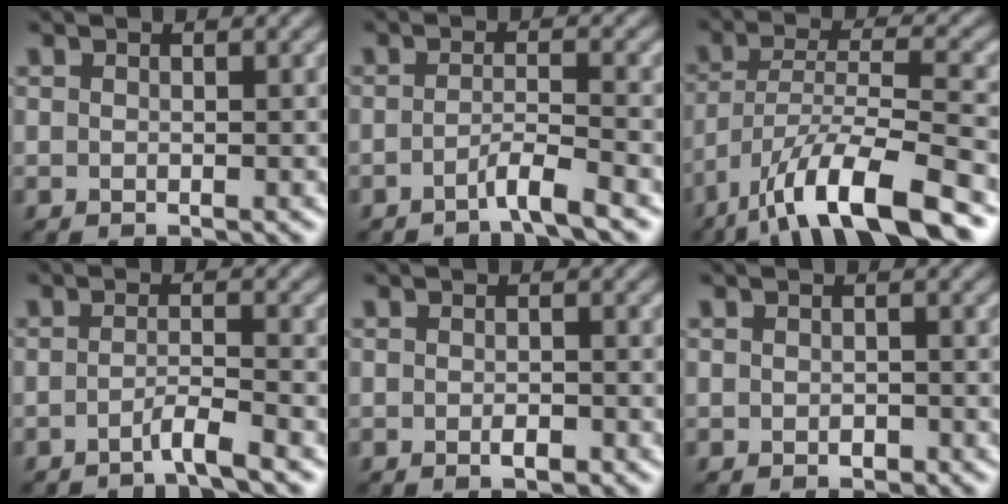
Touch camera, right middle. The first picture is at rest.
{"total": 2.6, "force": [-1.7, 0.2, 2.0], "torque": [-0.028, 0.002, -0.041]}
{"total": 10.6, "force": [-7.0, 2.5, 7.6], "torque": [-0.131, 0.006, -0.129]}
{"total": 2.2, "force": [-1.4, 0.2, 1.7], "torque": [-0.023, 0.003, -0.036]}
{"total": 1.3, "force": [-0.6, 0.4, 1.0], "torque": [-0.017, -0.002, -0.009]}
{"total": 0.8, "force": [-0.4, 0.4, 0.5], "torque": [-0.007, -0.001, -0.005]}